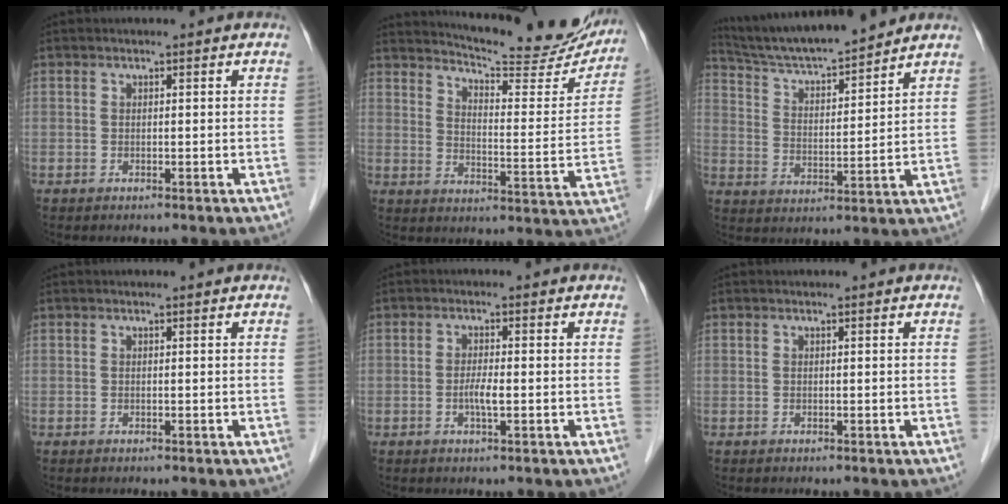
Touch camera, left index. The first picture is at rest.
{"total": 20.8, "force": [19.2, 3.0, 7.4], "torque": [-0.100, -0.055, 0.238]}
{"total": 14.1, "force": [13.0, 0.8, 5.4], "torque": [-0.098, 0.009, 0.222]}
{"total": 0.0}
{"total": 2.4, "force": [-0.6, 0.3, 2.3], "torque": [-0.046, 0.000, -0.011]}
{"total": 0.0}